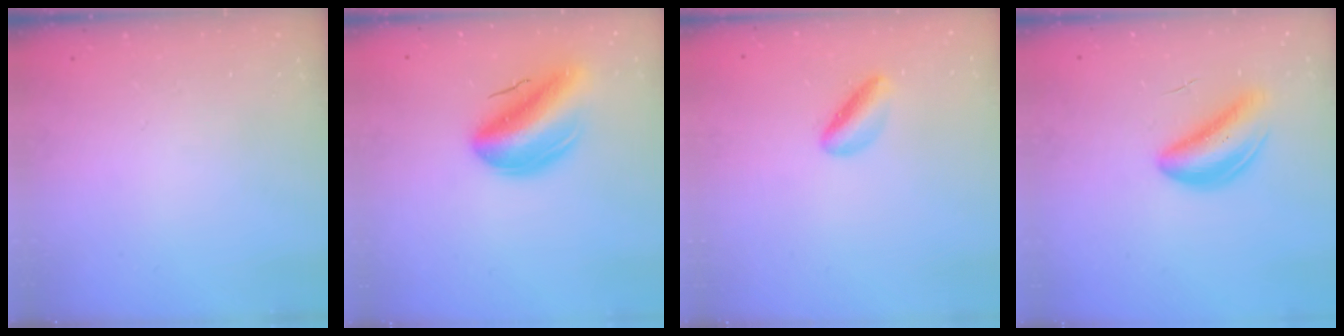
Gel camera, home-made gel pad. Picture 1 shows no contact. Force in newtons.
{"total": 14.5, "press": 13.9, "slide": 3.9}
{"total": 3.9, "press": 3.8, "slide": 0.9}
{"total": 7.6, "press": 7.4, "slide": 2.0}